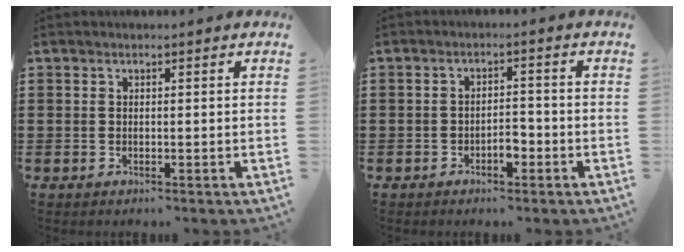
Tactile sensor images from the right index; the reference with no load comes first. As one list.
[{"total": 2.7, "force": [-1.6, 1.2, 1.9], "torque": [-0.037, 0.004, -0.031]}]